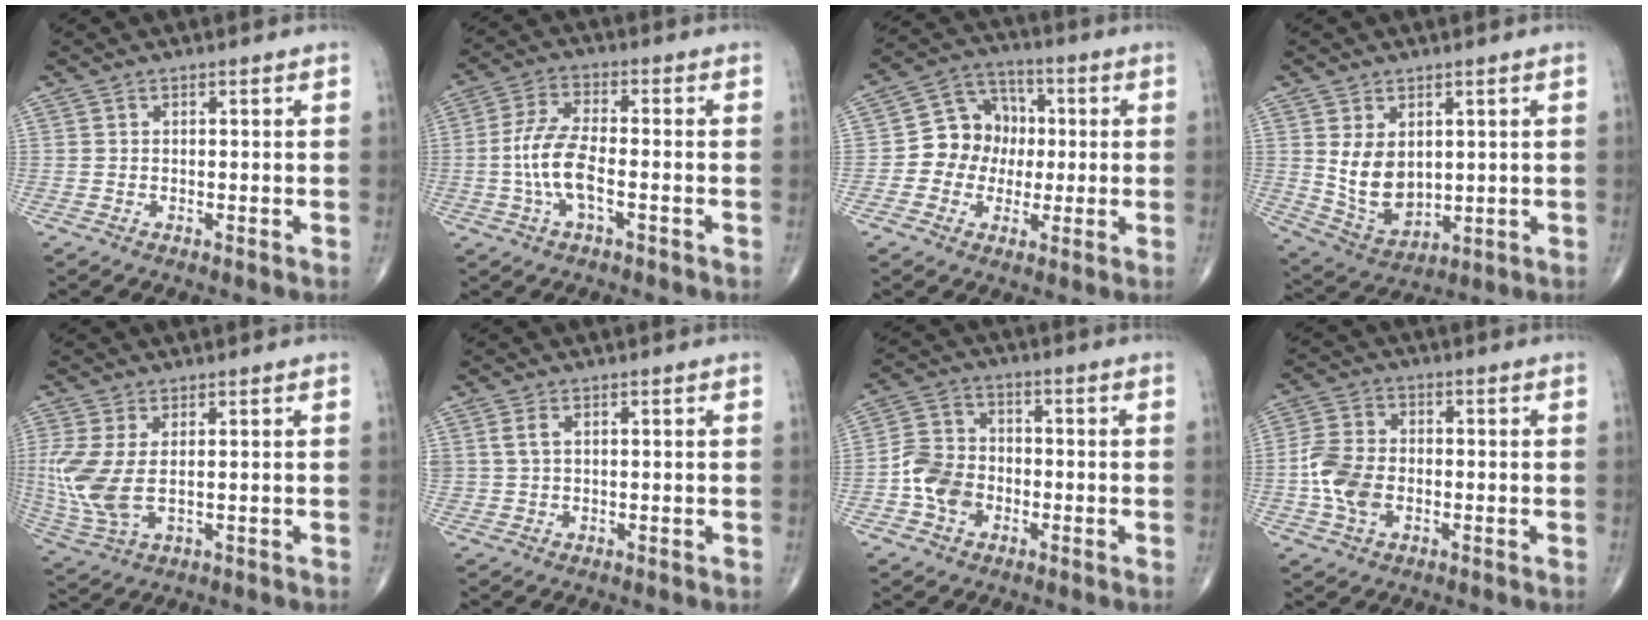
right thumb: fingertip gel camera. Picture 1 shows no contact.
{"total": 8.6, "force": [-1.9, 3.4, 7.7], "torque": [-0.171, 0.020, -0.040]}
{"total": 10.3, "force": [-0.4, 9.1, 4.7], "torque": [-0.033, 0.029, -0.018]}
{"total": 9.1, "force": [1.7, 6.3, 6.4], "torque": [-0.095, -0.020, 0.056]}
{"total": 9.8, "force": [0.6, 4.9, 8.5], "torque": [-0.216, -0.008, 0.026]}
{"total": 2.2, "force": [0.9, 1.2, 1.6], "torque": [-0.035, 0.001, 0.021]}
{"total": 8.2, "force": [-2.5, 6.4, 4.4], "torque": [-0.066, 0.023, -0.053]}
{"total": 8.4, "force": [-1.5, 5.6, 6.0], "torque": [-0.122, 0.011, -0.035]}